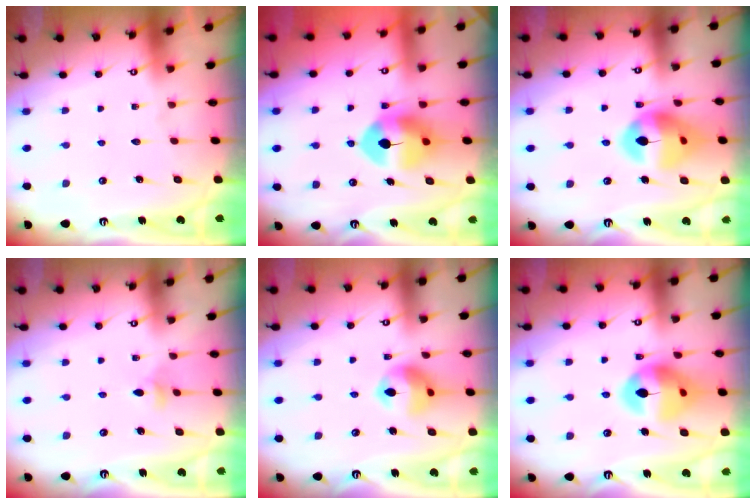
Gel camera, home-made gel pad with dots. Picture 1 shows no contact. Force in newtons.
{"total": 8.9, "press": 8.7, "slide": 1.6}
{"total": 14.5, "press": 14.4, "slide": 1.8}
{"total": 3.6, "press": 3.6, "slide": 0.8}
{"total": 11.2, "press": 11.1, "slide": 1.4}
{"total": 15.3, "press": 15.2, "slide": 2.1}